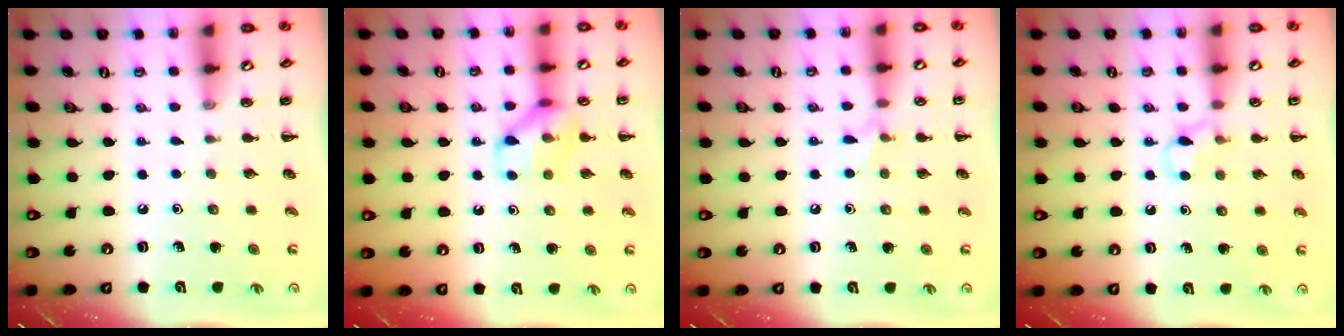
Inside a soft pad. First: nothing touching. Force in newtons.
{"total": 10.1, "press": 10.1, "slide": 0.1}
{"total": 5.4, "press": 5.1, "slide": 1.7}
{"total": 4.8, "press": 4.6, "slide": 1.6}